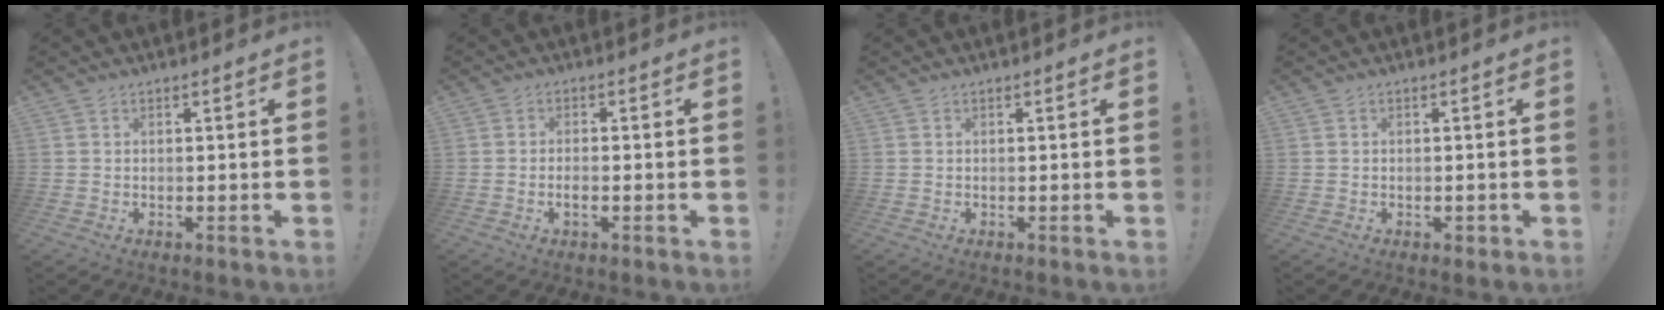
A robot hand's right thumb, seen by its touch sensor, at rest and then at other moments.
{"total": 1.8, "force": [-0.9, 0.6, 1.5], "torque": [-0.030, 0.003, -0.014]}
{"total": 0.0}
{"total": 1.2, "force": [-0.3, 0.9, 0.7], "torque": [-0.006, 0.001, -0.006]}